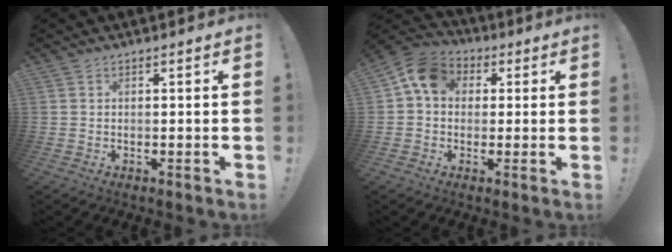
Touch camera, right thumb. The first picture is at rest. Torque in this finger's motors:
{"motor_torque": [1.42, 1.37, 0.77, -0.16, 0.05]}